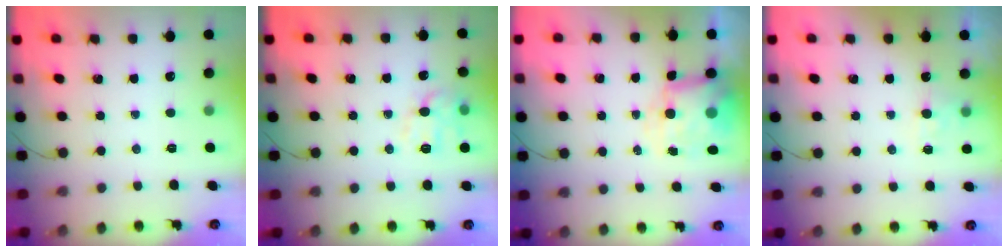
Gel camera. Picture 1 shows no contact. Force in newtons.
{"total": 11.2, "press": 11.2, "slide": 0.4}
{"total": 7.6, "press": 7.5, "slide": 1.2}
{"total": 3.7, "press": 3.3, "slide": 1.6}